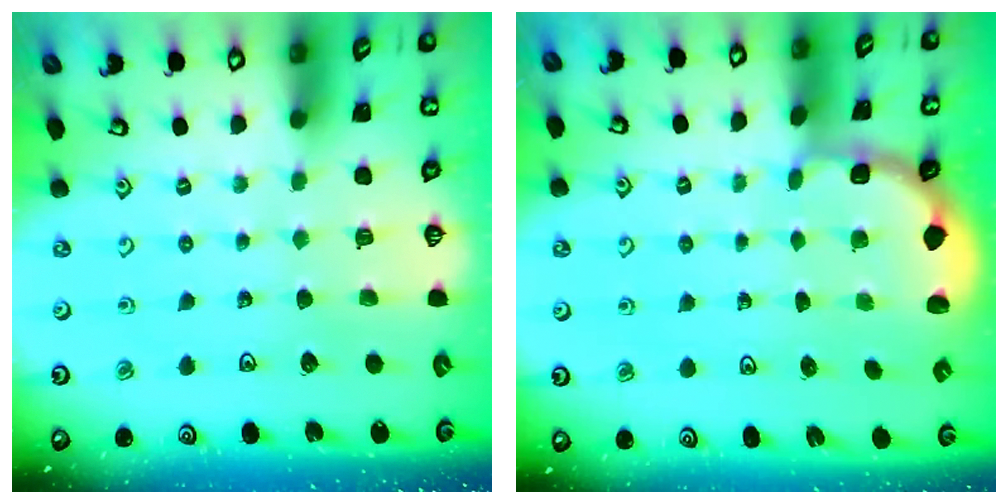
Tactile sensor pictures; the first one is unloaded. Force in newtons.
{"total": 1.9, "press": 1.7, "slide": 0.8}